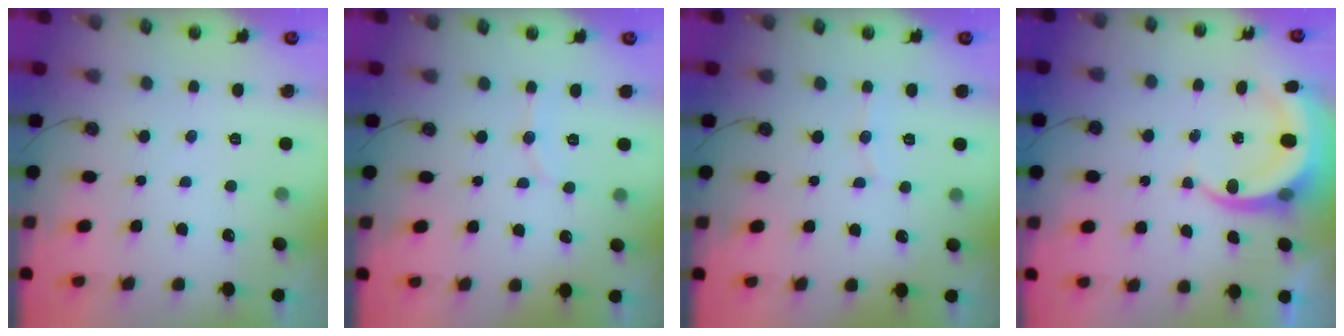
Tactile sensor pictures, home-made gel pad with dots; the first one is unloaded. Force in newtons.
{"total": 4.7, "press": 4.6, "slide": 0.7}
{"total": 5.1, "press": 5.0, "slide": 1.2}
{"total": 6.3, "press": 6.3, "slide": 0.2}